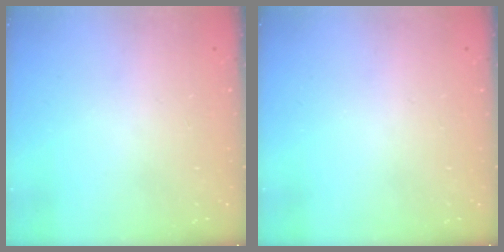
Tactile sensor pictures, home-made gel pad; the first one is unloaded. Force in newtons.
{"total": 0.0}